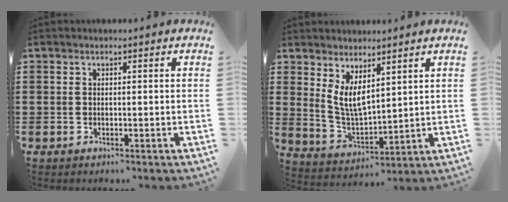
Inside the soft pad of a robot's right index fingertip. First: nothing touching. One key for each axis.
{"total": 5.7, "fx": 3.1, "fy": 2.6, "fz": 4.0, "tx": -0.097, "ty": -0.009, "tz": 0.057}